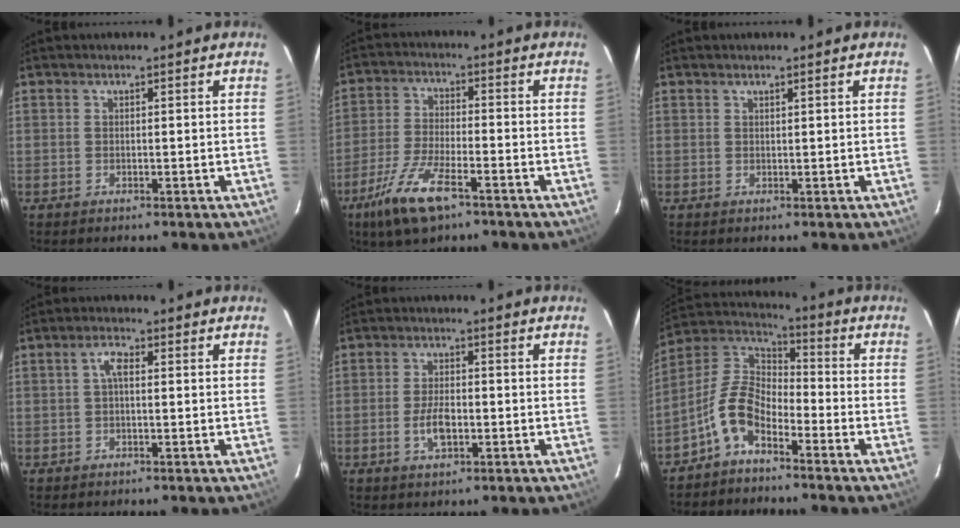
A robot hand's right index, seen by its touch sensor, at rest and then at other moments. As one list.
[{"total": 10.9, "force": [-6.7, 3.2, 7.9], "torque": [-0.177, -0.017, -0.128]}, {"total": 0.6, "force": [0.5, -0.1, 0.2], "torque": [-0.007, -0.004, 0.008]}, {"total": 2.3, "force": [0.2, 0.9, 2.2], "torque": [-0.046, 0.010, 0.004]}, {"total": 4.9, "force": [-1.5, 2.3, 4.1], "torque": [-0.083, -0.001, -0.025]}, {"total": 9.5, "force": [-5.4, 4.8, 6.1], "torque": [-0.133, 0.021, -0.118]}]